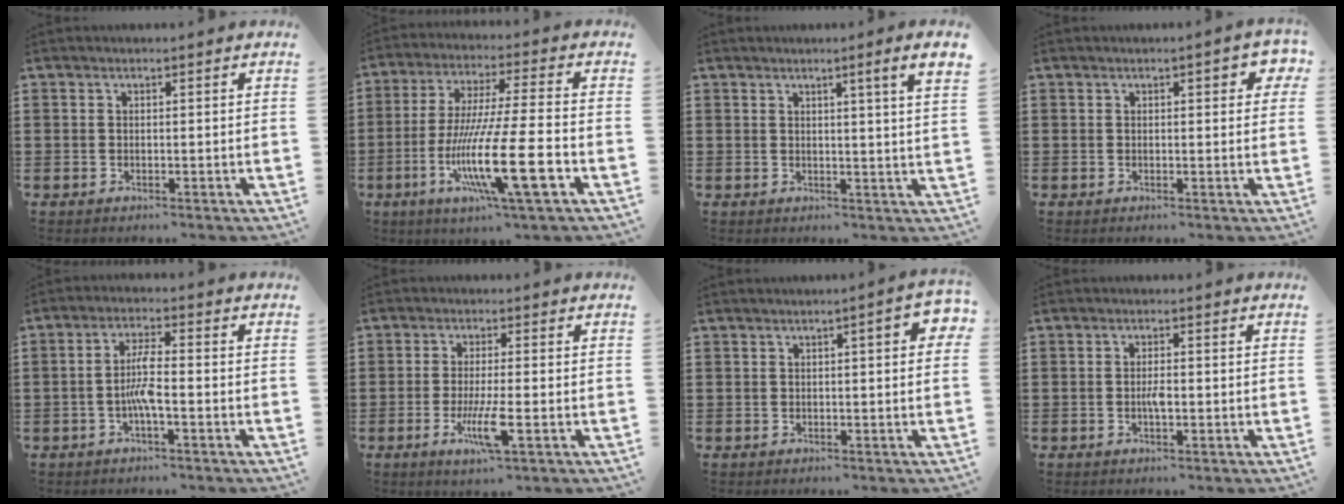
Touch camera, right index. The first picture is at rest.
{"total": 17.4, "force": [-5.9, 2.2, 16.2], "torque": [-0.323, -0.011, -0.104]}
{"total": 3.4, "force": [1.9, -0.9, 2.7], "torque": [-0.045, -0.008, 0.028]}
{"total": 1.9, "force": [0.5, 0.7, 1.7], "torque": [-0.018, 0.001, 0.003]}
{"total": 4.9, "force": [-1.3, 0.9, 4.7], "torque": [-0.105, -0.003, -0.032]}
{"total": 6.3, "force": [-2.2, 0.7, 5.9], "torque": [-0.114, -0.020, -0.040]}
{"total": 3.0, "force": [0.3, 0.5, 3.0], "torque": [-0.045, 0.002, 0.001]}
{"total": 2.3, "force": [-0.5, 0.6, 2.1], "torque": [-0.047, 0.000, -0.011]}